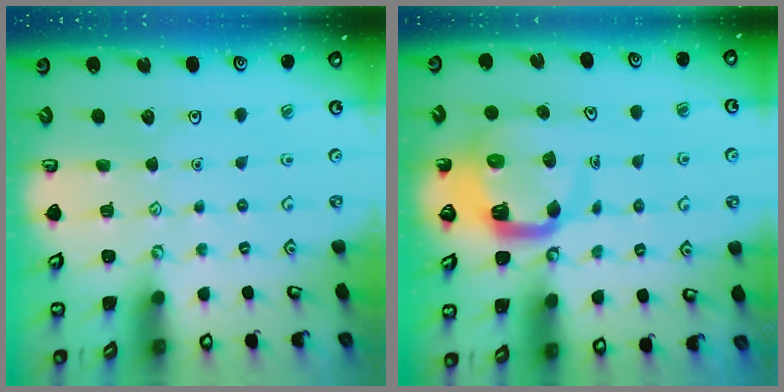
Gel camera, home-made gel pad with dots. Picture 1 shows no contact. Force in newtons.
{"total": 7.6, "press": 7.5, "slide": 1.0}